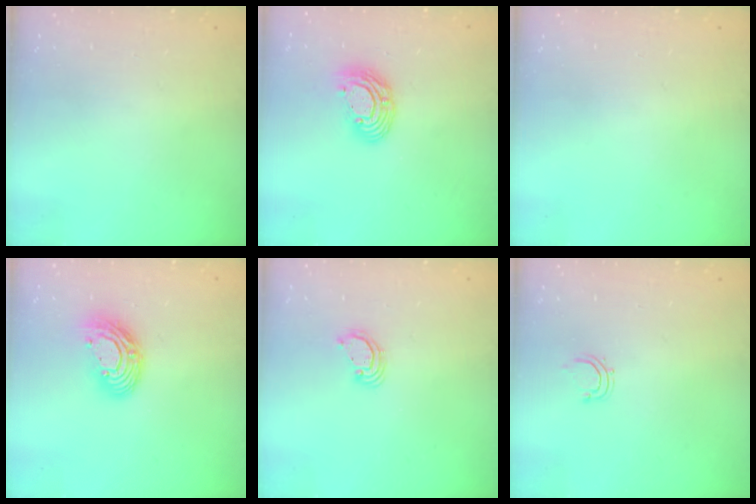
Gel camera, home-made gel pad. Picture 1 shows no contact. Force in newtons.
{"total": 9.5, "press": 9.5, "slide": 0.7}
{"total": 0.0}
{"total": 11.8, "press": 11.8, "slide": 0.8}
{"total": 3.7, "press": 3.6, "slide": 0.2}
{"total": 2.8, "press": 2.7, "slide": 0.5}